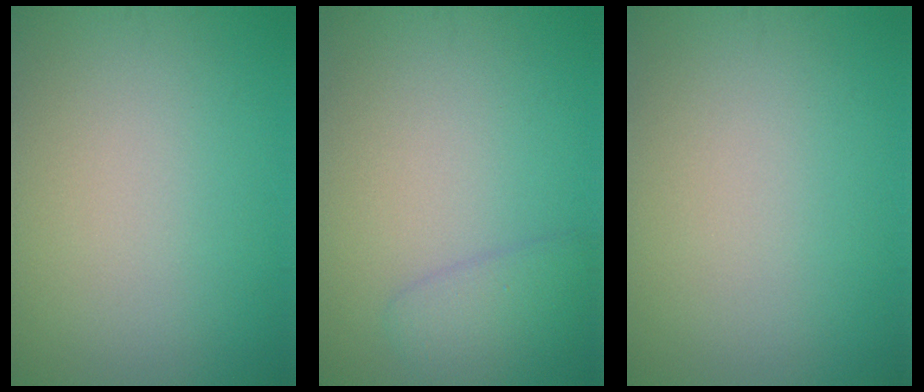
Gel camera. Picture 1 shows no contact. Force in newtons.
{"total": 2.2, "press": 2.2, "slide": 0.1}
{"total": 0.0}